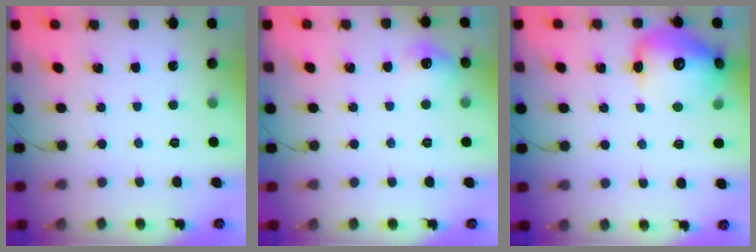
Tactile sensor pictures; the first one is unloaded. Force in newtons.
{"total": 7.5, "press": 7.4, "slide": 1.5}
{"total": 15.6, "press": 15.4, "slide": 2.5}